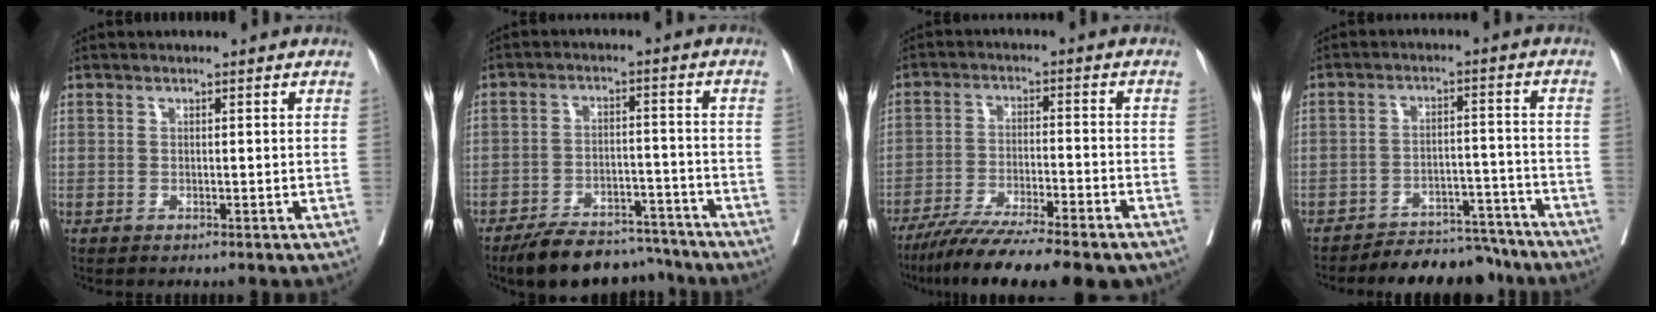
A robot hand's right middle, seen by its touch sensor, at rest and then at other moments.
{"total": 11.8, "force": [-10.6, 3.9, 3.3], "torque": [-0.038, 0.017, -0.160]}
{"total": 16.2, "force": [-13.3, 1.5, 9.1], "torque": [-0.137, -0.030, -0.209]}
{"total": 10.8, "force": [-10.2, 3.3, 1.6], "torque": [0.004, 0.019, -0.140]}